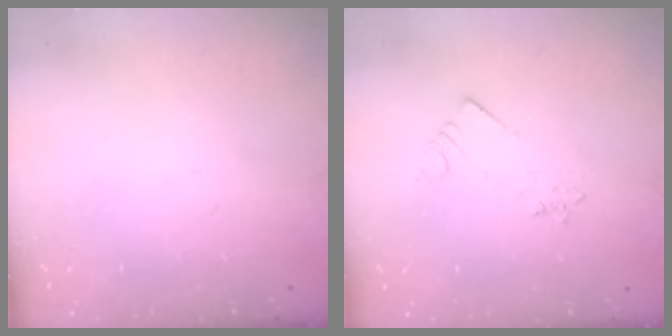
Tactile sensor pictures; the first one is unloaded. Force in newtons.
{"total": 2.1, "press": 2.1, "slide": 0.4}